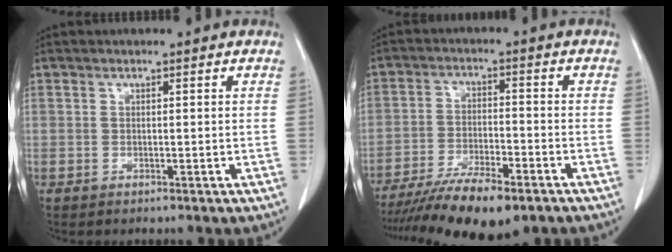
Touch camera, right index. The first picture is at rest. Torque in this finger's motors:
{"motor_torque": [0.88, -1.00, 0.81, 0.19]}